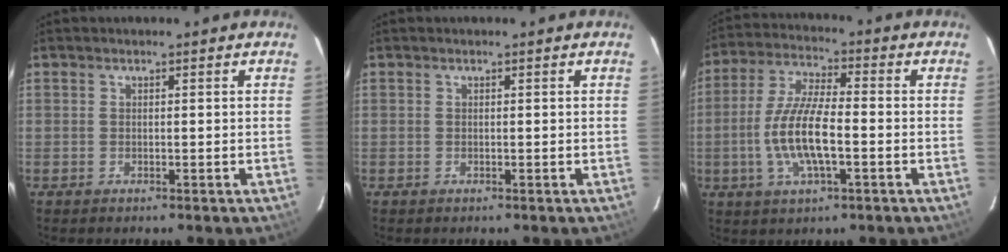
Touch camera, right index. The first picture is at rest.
{"total": 0.0}
{"total": 11.6, "force": [-2.8, 3.4, 10.7], "torque": [-0.222, -0.001, -0.054]}